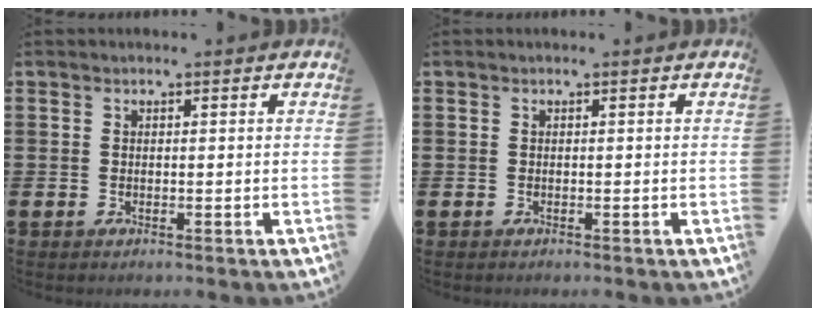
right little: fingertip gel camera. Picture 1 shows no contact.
{"total": 0.0}